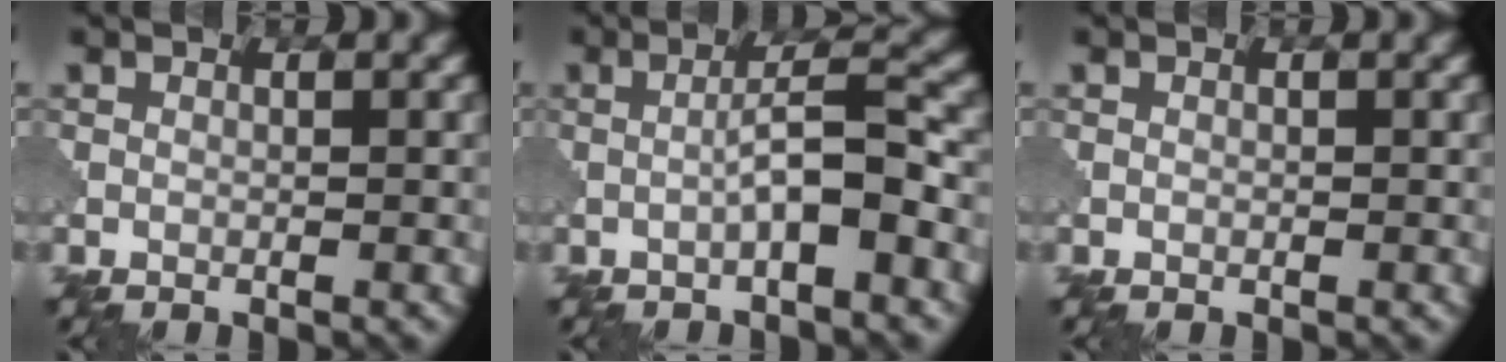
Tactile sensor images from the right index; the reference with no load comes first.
{"total": 3.8, "force": [-1.1, 0.4, 3.6], "torque": [-0.061, 0.016, -0.026]}
{"total": 0.0}